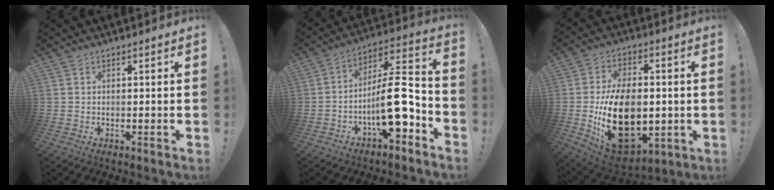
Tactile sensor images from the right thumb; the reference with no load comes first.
{"total": 16.5, "force": [-5.3, 5.4, 14.7], "torque": [-0.248, 0.027, -0.081]}
{"total": 24.6, "force": [-4.0, 16.1, 18.2], "torque": [-0.321, 0.010, -0.045]}